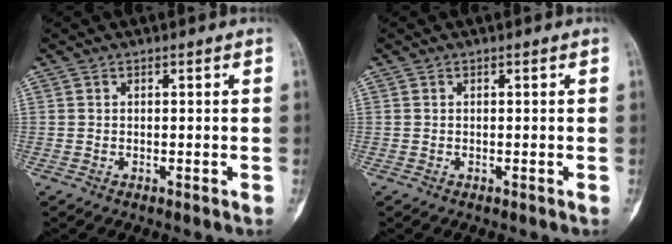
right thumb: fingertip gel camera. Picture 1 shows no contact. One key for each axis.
{"total": 0.0}